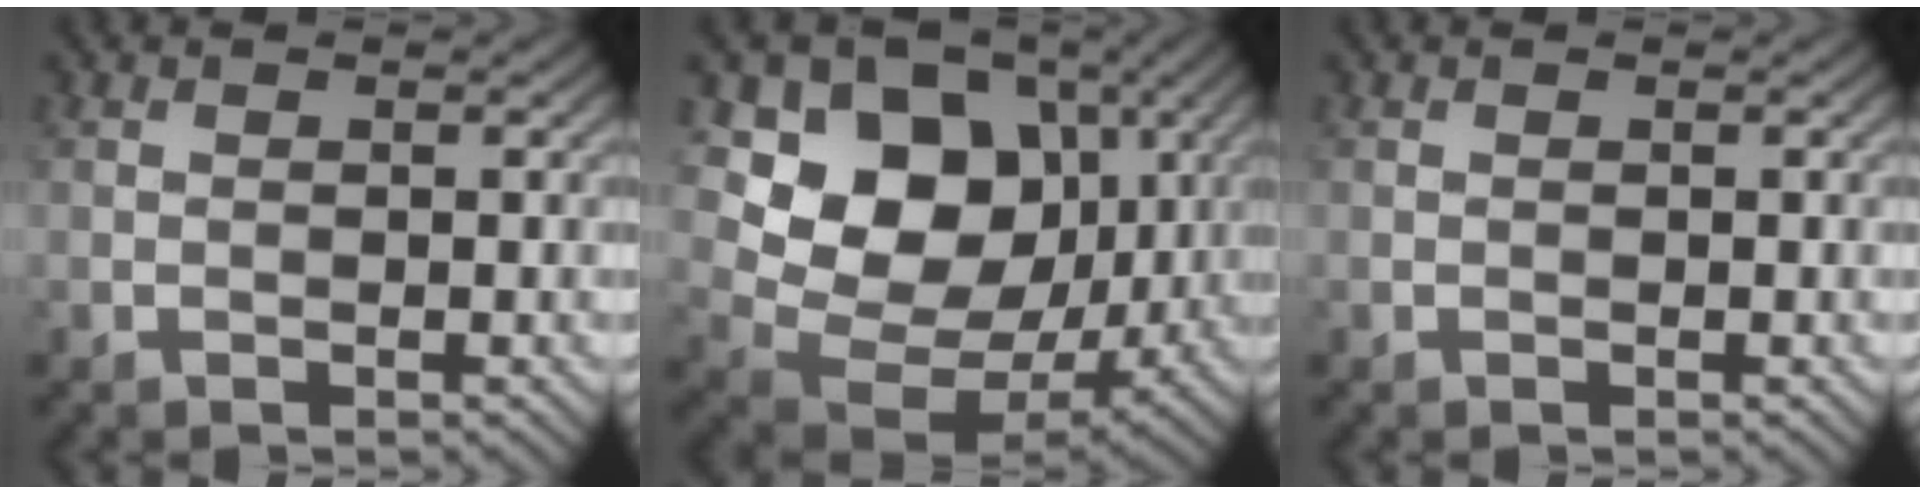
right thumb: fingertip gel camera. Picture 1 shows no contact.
{"total": 14.0, "force": [3.8, 11.0, 7.8], "torque": [-0.152, 0.000, 0.062]}
{"total": 0.0}